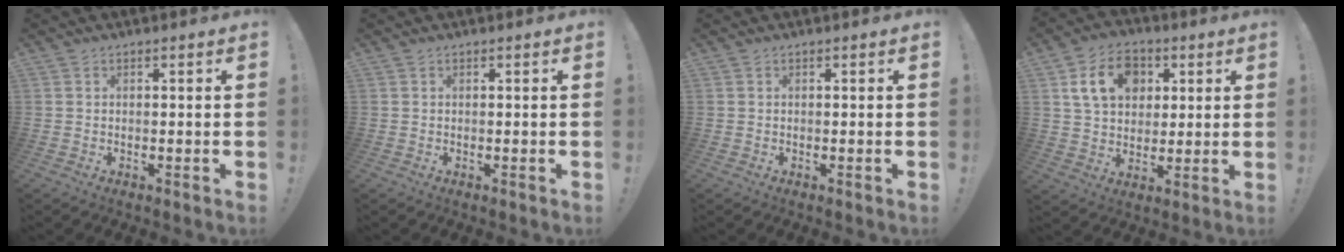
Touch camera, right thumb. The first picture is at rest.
{"total": 0.0}
{"total": 0.0}
{"total": 14.6, "force": [5.2, 10.9, 8.1], "torque": [-0.125, -0.003, 0.102]}